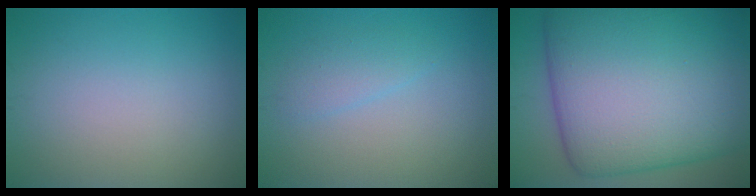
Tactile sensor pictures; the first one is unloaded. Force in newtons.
{"total": 1.6, "press": 1.6, "slide": 0.1}
{"total": 20.0, "press": 20.0, "slide": 0.3}